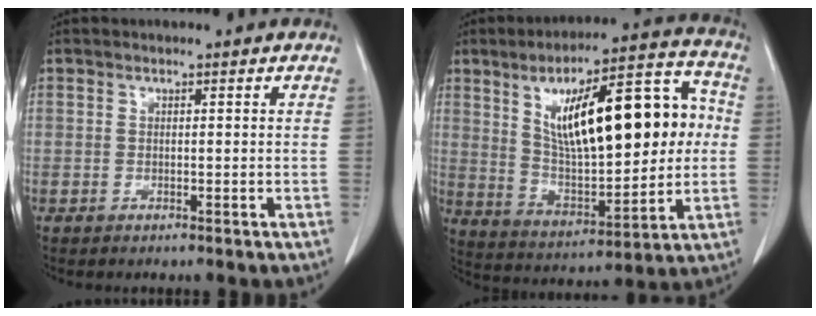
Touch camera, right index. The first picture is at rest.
{"total": 22.1, "force": [4.2, 6.7, 20.7], "torque": [-0.326, 0.032, 0.075]}